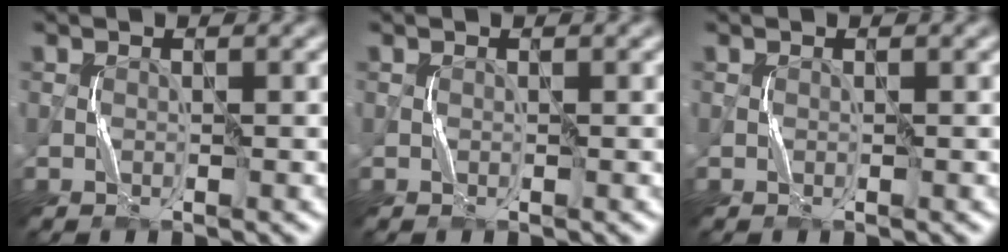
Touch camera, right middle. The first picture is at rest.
{"total": 0.0}
{"total": 0.0}